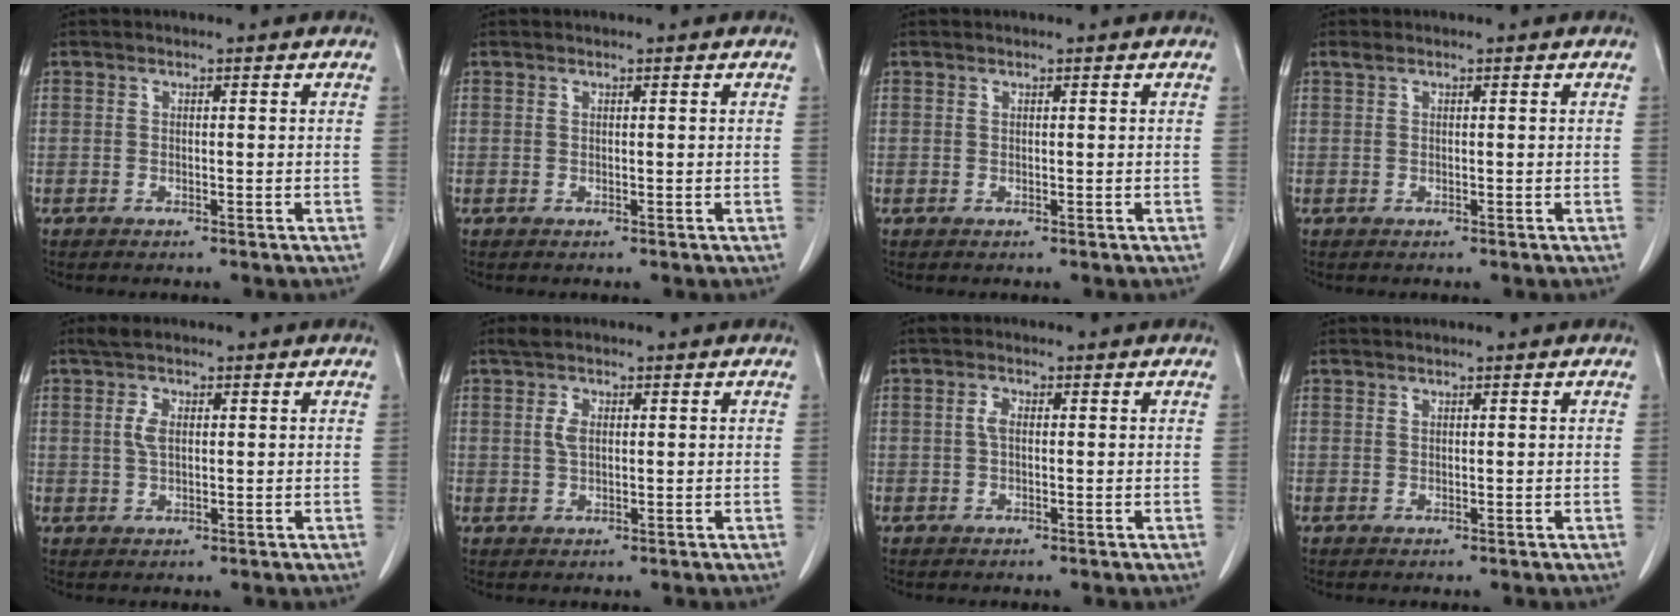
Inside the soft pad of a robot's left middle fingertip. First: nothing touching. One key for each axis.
{"total": 0.0}
{"total": 0.0}
{"total": 0.6, "fx": 0.5, "fy": 0.0, "fz": 0.3, "tx": -0.015, "ty": 0.009, "tz": 0.012}
{"total": 3.1, "fx": 1.0, "fy": 1.5, "fz": 2.6, "tx": -0.058, "ty": 0.008, "tz": 0.020}
{"total": 2.8, "fx": 0.9, "fy": 1.5, "fz": 2.2, "tx": -0.048, "ty": 0.007, "tz": 0.018}
{"total": 1.5, "fx": 0.2, "fy": 0.8, "fz": 1.2, "tx": -0.027, "ty": 0.002, "tz": 0.001}
{"total": 0.5, "fx": 0.5, "fy": -0.1, "fz": 0.2, "tx": -0.009, "ty": -0.001, "tz": 0.011}